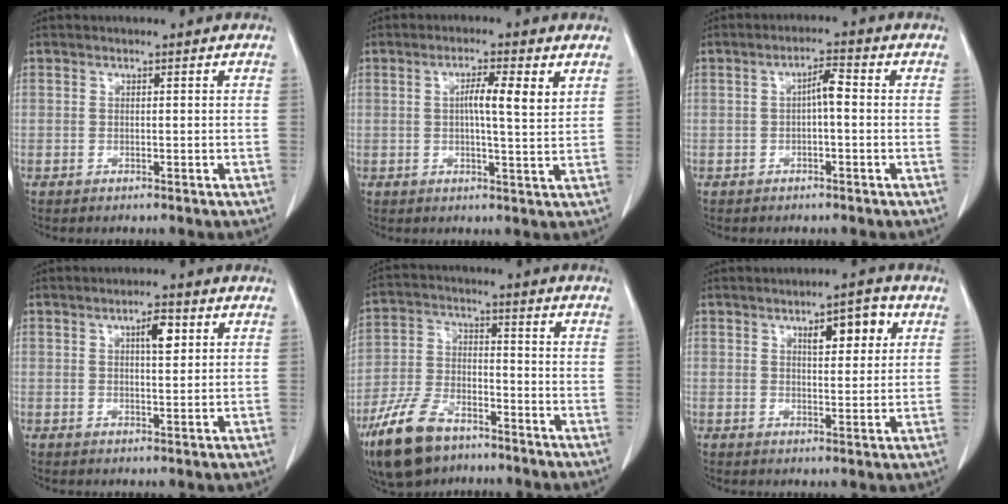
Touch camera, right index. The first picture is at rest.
{"total": 5.6, "force": [1.9, 0.5, 5.2], "torque": [-0.090, 0.004, 0.028]}
{"total": 3.1, "force": [-0.1, 0.6, 3.0], "torque": [-0.054, 0.010, -0.001]}
{"total": 3.7, "force": [1.5, 1.0, 3.3], "torque": [-0.057, 0.001, 0.023]}
{"total": 11.9, "force": [-8.1, 5.5, 6.7], "torque": [-0.151, -0.010, -0.151]}
{"total": 5.9, "force": [2.6, 1.9, 4.9], "torque": [-0.075, 0.007, 0.039]}